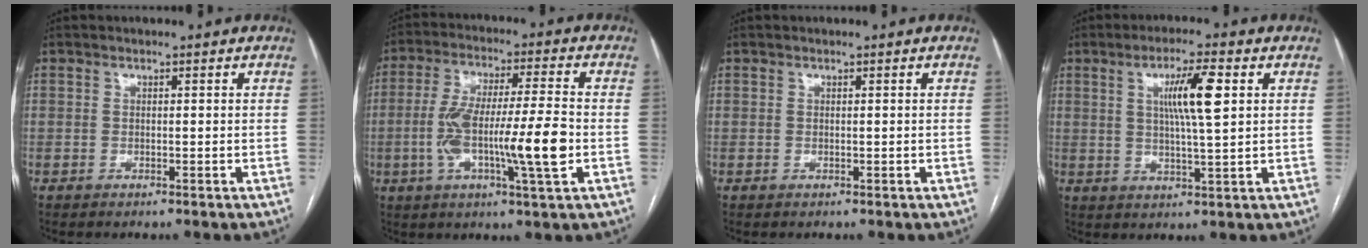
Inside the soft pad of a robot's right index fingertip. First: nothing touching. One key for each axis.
{"total": 13.9, "fx": -2.8, "fy": 0.9, "fz": 13.5, "tx": -0.252, "ty": 0.002, "tz": -0.052}
{"total": 0.0}
{"total": 7.8, "fx": 2.2, "fy": 0.3, "fz": 7.5, "tx": -0.135, "ty": 0.003, "tz": 0.038}